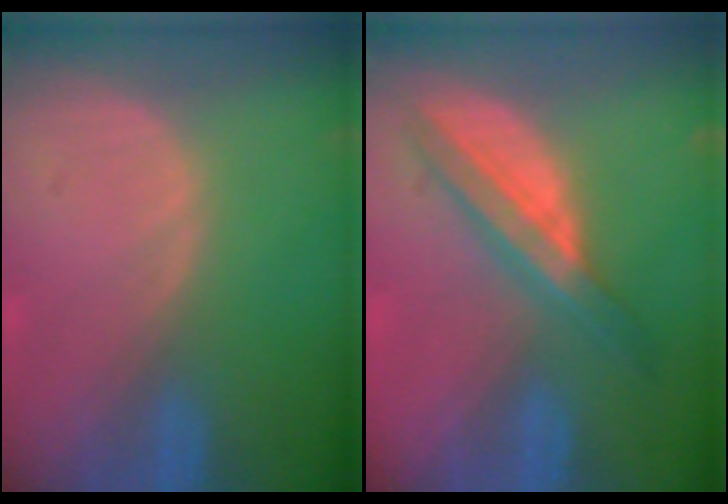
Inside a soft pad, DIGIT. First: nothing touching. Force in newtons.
{"total": 6.2, "press": 6.2, "slide": 0.1}